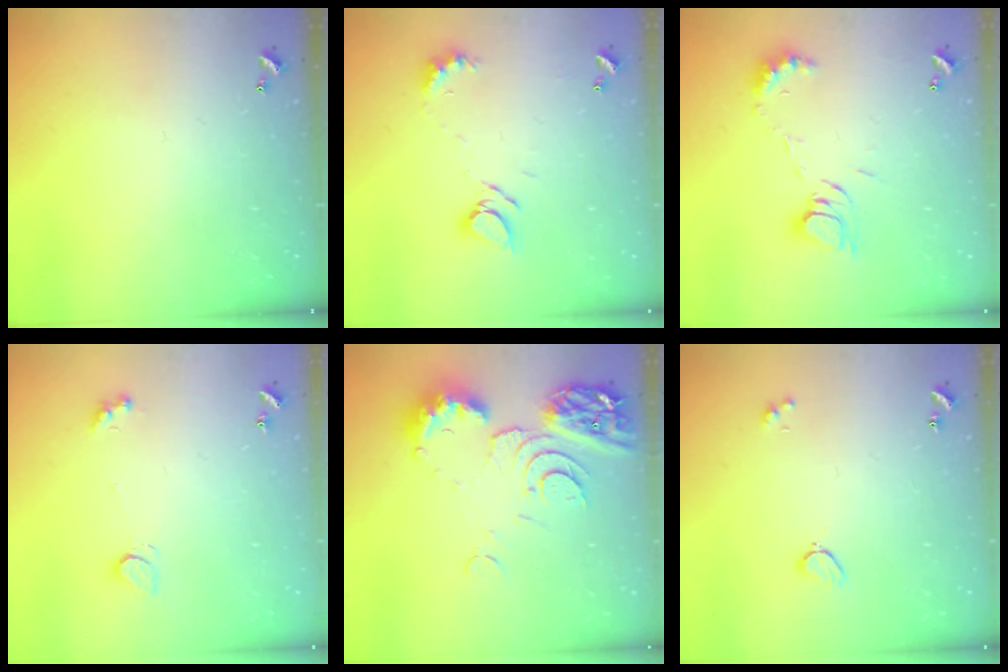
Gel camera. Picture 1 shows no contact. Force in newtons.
{"total": 7.0, "press": 7.0, "slide": 0.8}
{"total": 8.2, "press": 8.1, "slide": 0.8}
{"total": 1.4, "press": 1.2, "slide": 0.6}
{"total": 11.1, "press": 11.0, "slide": 1.3}
{"total": 2.0, "press": 1.9, "slide": 0.6}